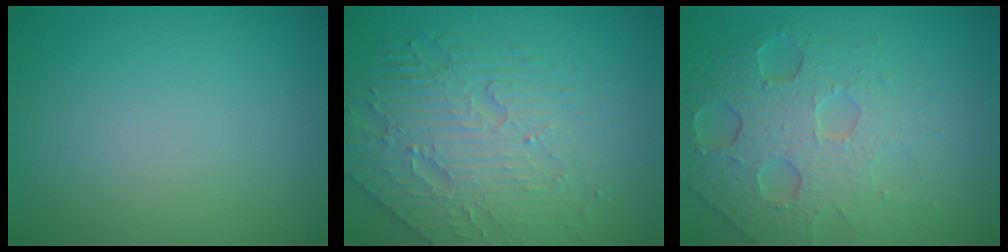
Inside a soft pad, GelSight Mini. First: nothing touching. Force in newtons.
{"total": 5.5, "press": 4.7, "slide": 2.9}
{"total": 7.3, "press": 5.0, "slide": 5.3}